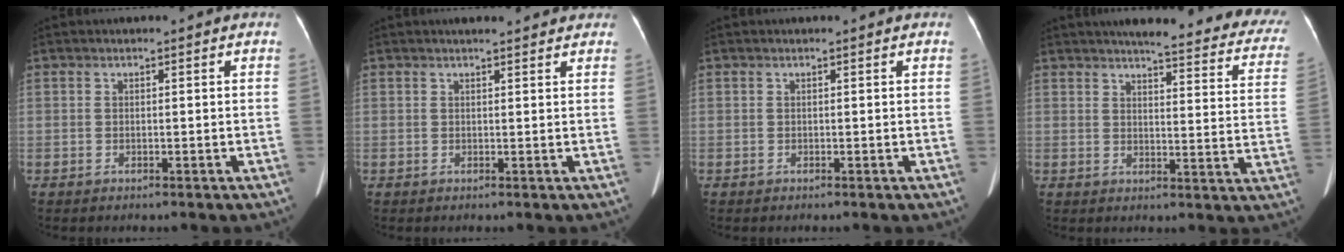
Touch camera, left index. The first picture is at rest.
{"total": 5.2, "force": [4.6, 1.2, 2.2], "torque": [-0.023, 0.018, 0.052]}
{"total": 0.0}
{"total": 23.4, "force": [20.6, 3.6, 10.6], "torque": [-0.112, -0.051, 0.217]}